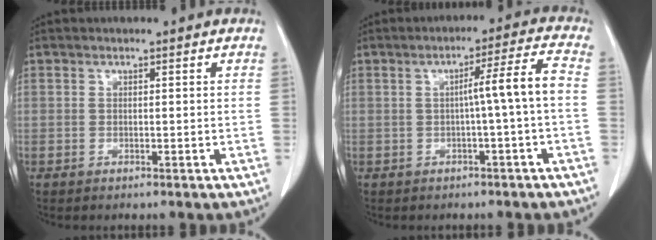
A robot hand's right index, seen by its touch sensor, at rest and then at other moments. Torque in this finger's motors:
{"motor_torque": [0.83, -0.30, 0.47, 0.11]}